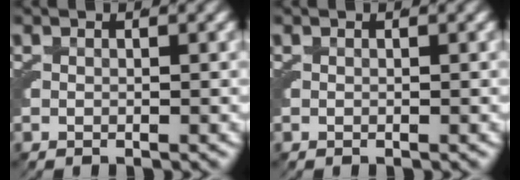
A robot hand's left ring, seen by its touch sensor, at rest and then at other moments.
{"total": 0.0}